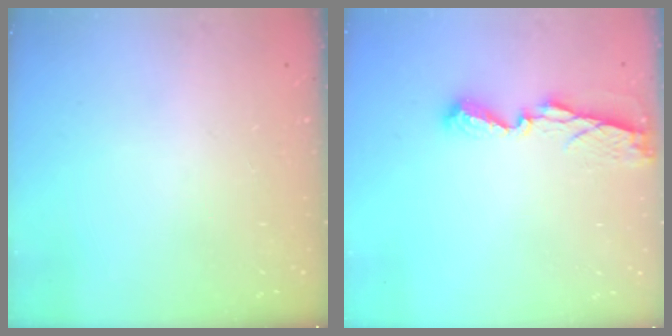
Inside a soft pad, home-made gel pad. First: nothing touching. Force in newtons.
{"total": 7.2, "press": 7.2, "slide": 0.5}